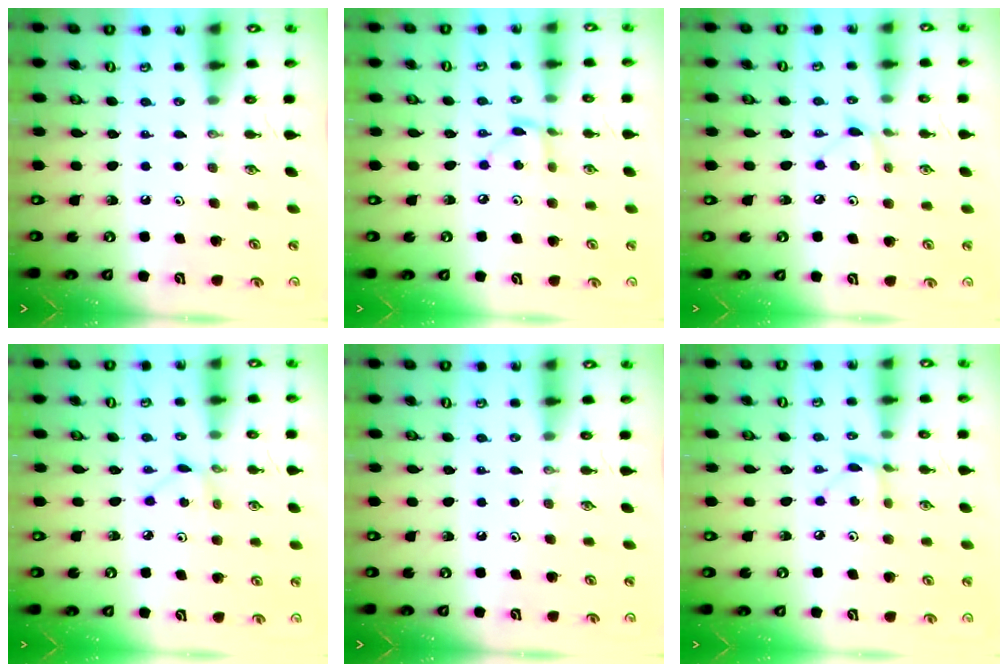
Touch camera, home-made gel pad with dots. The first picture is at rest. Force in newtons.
{"total": 4.6, "press": 4.6, "slide": 0.1}
{"total": 4.6, "press": 4.5, "slide": 0.6}
{"total": 2.1, "press": 2.1, "slide": 0.1}
{"total": 0.0}
{"total": 4.0, "press": 4.0, "slide": 0.0}